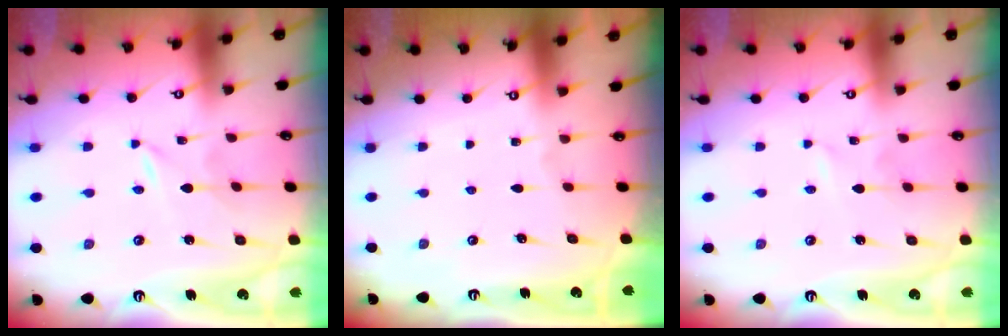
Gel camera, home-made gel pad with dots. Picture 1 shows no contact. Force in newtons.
{"total": 0.0}
{"total": 0.0}